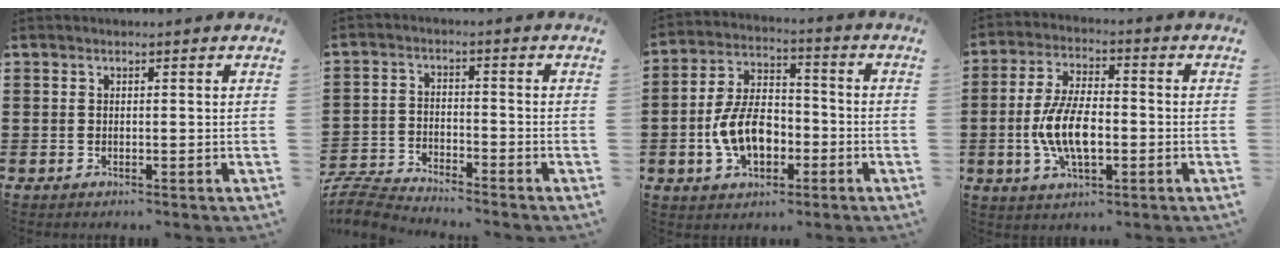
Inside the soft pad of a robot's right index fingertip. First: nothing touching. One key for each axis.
{"total": 5.3, "fx": -5.2, "fy": 0.4, "fz": 0.6, "tx": -0.036, "ty": -0.004, "tz": -0.113}
{"total": 9.2, "fx": -2.6, "fy": 5.6, "fz": 6.8, "tx": -0.146, "ty": 0.004, "tz": -0.053}
{"total": 9.3, "fx": -1.9, "fy": 4.1, "fz": 8.2, "tx": -0.189, "ty": -0.008, "tz": -0.041}